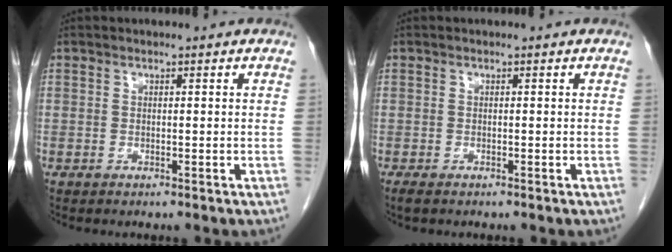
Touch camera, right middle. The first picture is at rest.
{"total": 1.3, "force": [-1.0, 0.5, 0.6], "torque": [-0.014, -0.004, -0.014]}